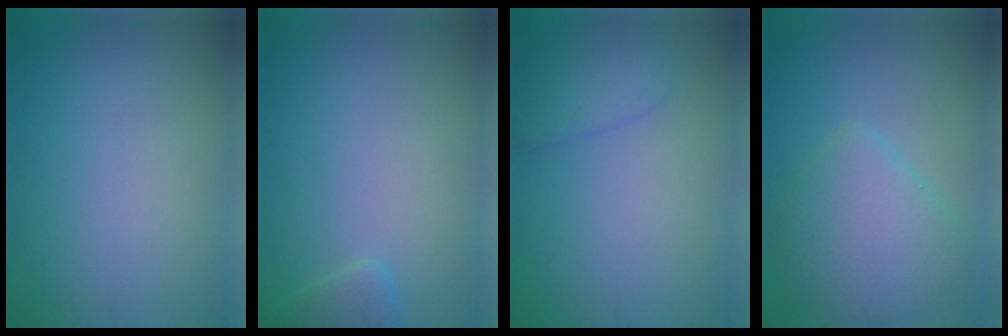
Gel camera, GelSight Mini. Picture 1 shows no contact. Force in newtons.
{"total": 1.5, "press": 1.5, "slide": 0.1}
{"total": 2.2, "press": 2.2, "slide": 0.1}
{"total": 5.2, "press": 5.2, "slide": 0.3}